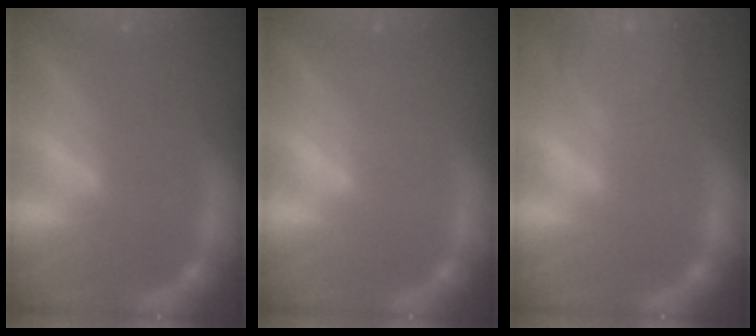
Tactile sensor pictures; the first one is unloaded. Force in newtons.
{"total": 0.9}
{"total": 8.5}